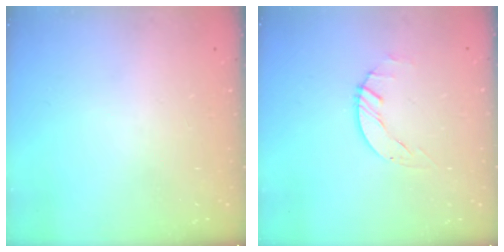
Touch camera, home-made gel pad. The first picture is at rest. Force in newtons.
{"total": 1.6, "press": 1.6, "slide": 0.3}